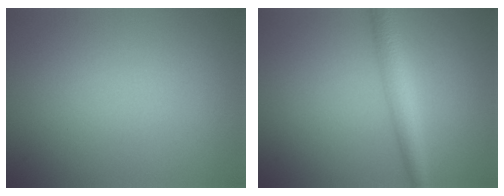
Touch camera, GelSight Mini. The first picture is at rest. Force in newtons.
{"total": 3.6, "press": 3.6, "slide": 0.1}